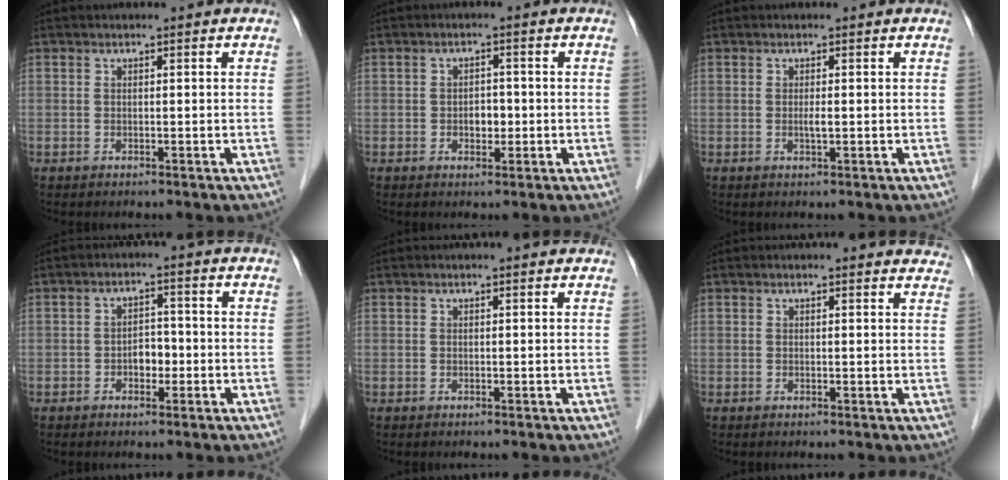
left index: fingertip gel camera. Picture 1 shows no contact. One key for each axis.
{"total": 2.4, "fx": -0.5, "fy": 1.6, "fz": 1.8, "tx": -0.024, "ty": 0.005, "tz": -0.006}
{"total": 1.0, "fx": 0.0, "fy": 0.1, "fz": 1.0, "tx": -0.021, "ty": -0.003, "tz": -0.001}
{"total": 2.9, "fx": -1.0, "fy": 1.8, "fz": 2.0, "tx": -0.028, "ty": 0.008, "tz": -0.018}
{"total": 0.9, "fx": 0.8, "fy": 0.0, "fz": 0.2, "tx": -0.011, "ty": 0.004, "tz": 0.010}
{"total": 6.1, "fx": 5.9, "fy": 1.3, "fz": 1.0, "tx": 0.010, "ty": -0.002, "tz": 0.038}